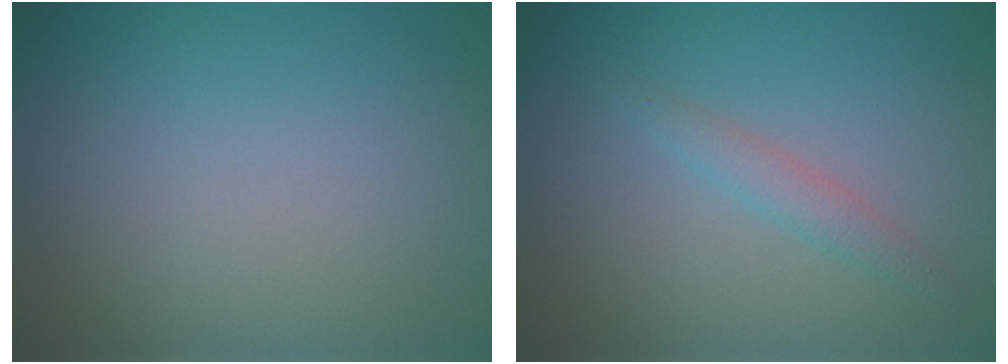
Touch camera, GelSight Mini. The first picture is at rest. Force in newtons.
{"total": 1.4, "press": 1.4, "slide": 0.1}